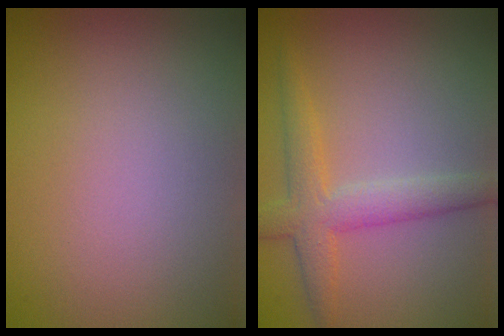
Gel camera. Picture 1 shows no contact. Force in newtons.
{"total": 3.6, "press": 3.6, "slide": 0.1}